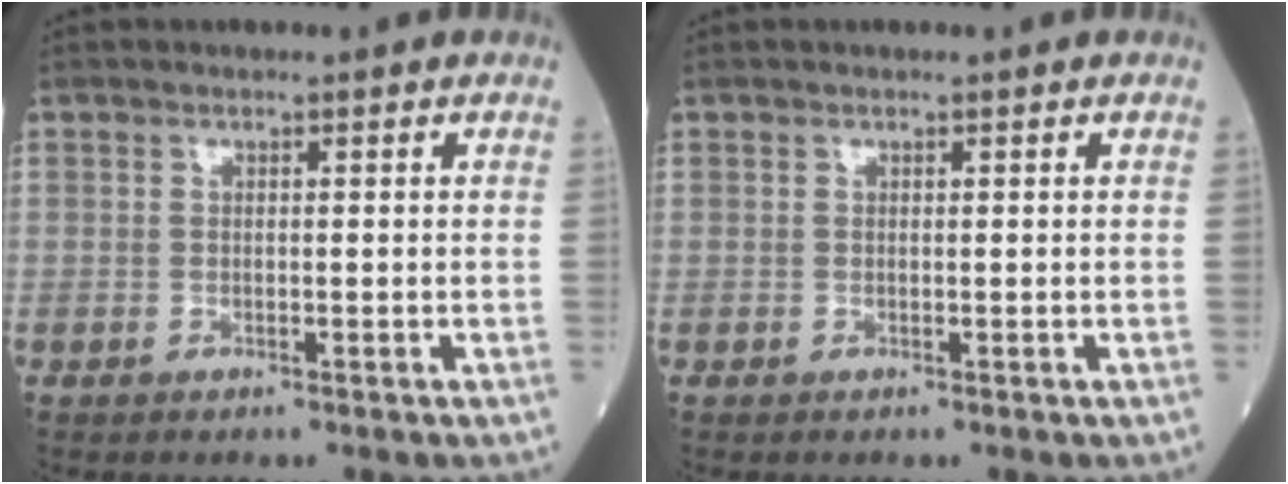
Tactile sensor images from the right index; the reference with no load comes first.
{"total": 0.0}